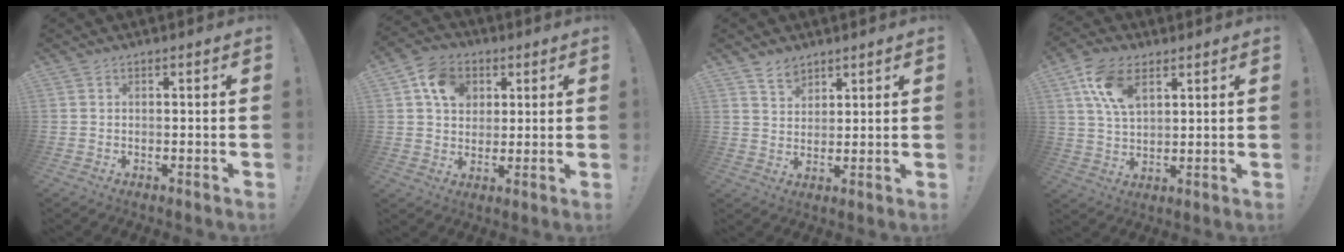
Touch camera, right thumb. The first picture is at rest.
{"total": 11.3, "force": [4.2, 9.1, 5.1], "torque": [-0.079, -0.007, 0.084]}
{"total": 5.1, "force": [4.1, 2.8, 0.9], "torque": [-0.010, -0.026, 0.076]}
{"total": 12.1, "force": [5.9, 7.0, 8.0], "torque": [-0.151, -0.008, 0.112]}